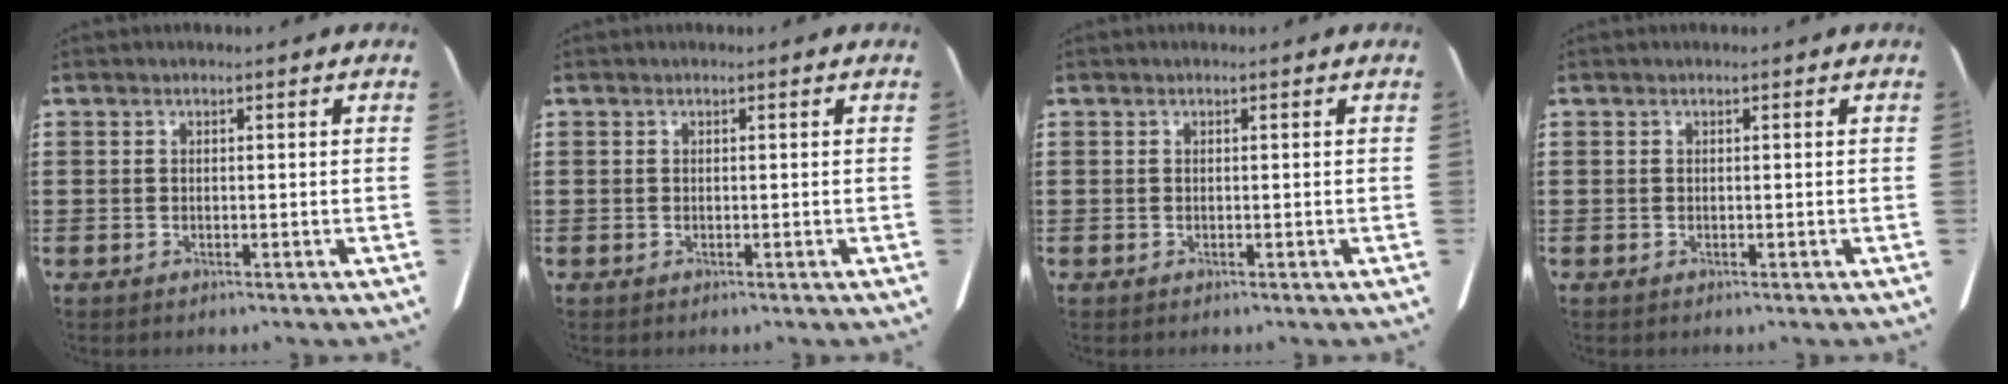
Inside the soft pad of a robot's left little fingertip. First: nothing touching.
{"total": 0.0}
{"total": 0.0}
{"total": 0.0}